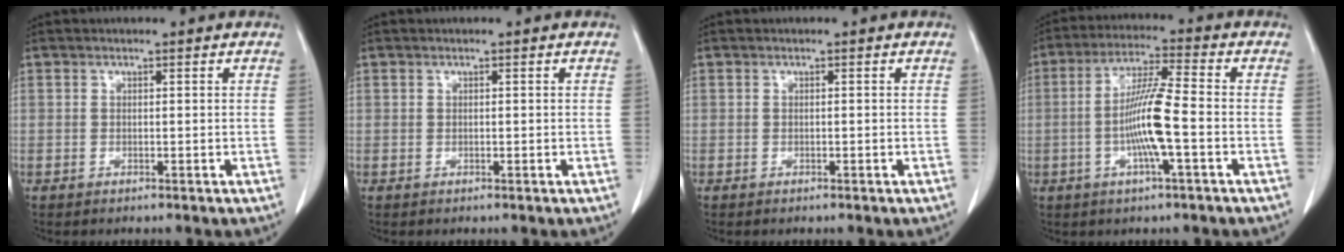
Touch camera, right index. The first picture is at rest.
{"total": 0.0}
{"total": 0.0}
{"total": 9.6, "force": [-2.0, 0.2, 9.3], "torque": [-0.183, 0.002, -0.042]}